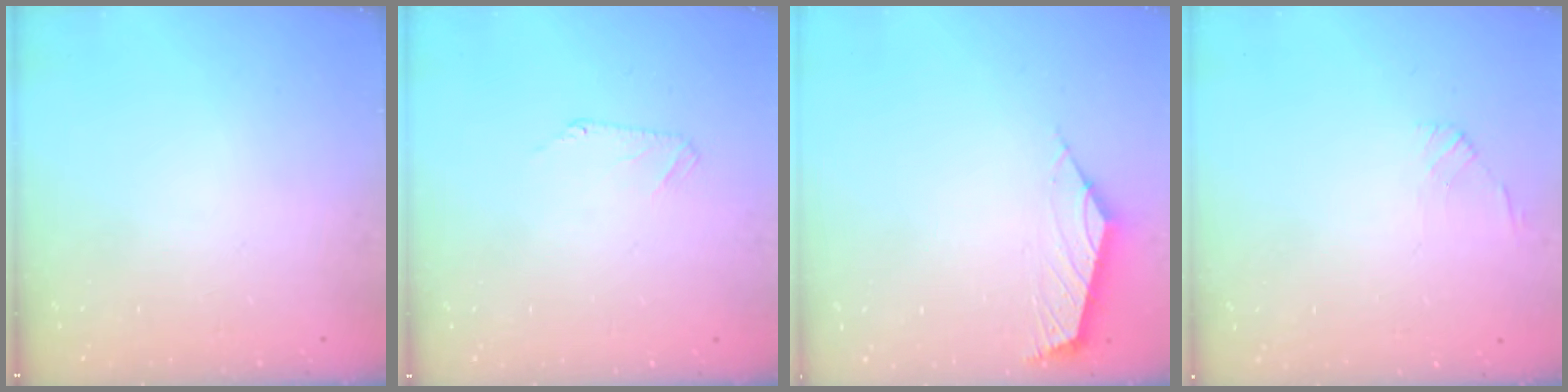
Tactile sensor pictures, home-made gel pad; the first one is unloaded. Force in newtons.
{"total": 2.4, "press": 2.4, "slide": 0.5}
{"total": 2.5, "press": 2.5, "slide": 0.6}
{"total": 1.4, "press": 1.3, "slide": 0.4}